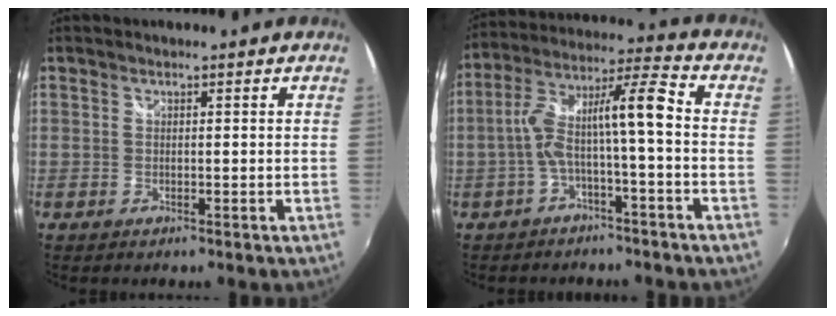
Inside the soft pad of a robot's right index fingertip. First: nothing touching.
{"total": 10.3, "force": [-2.4, 0.9, 9.9], "torque": [-0.200, 0.020, -0.040]}